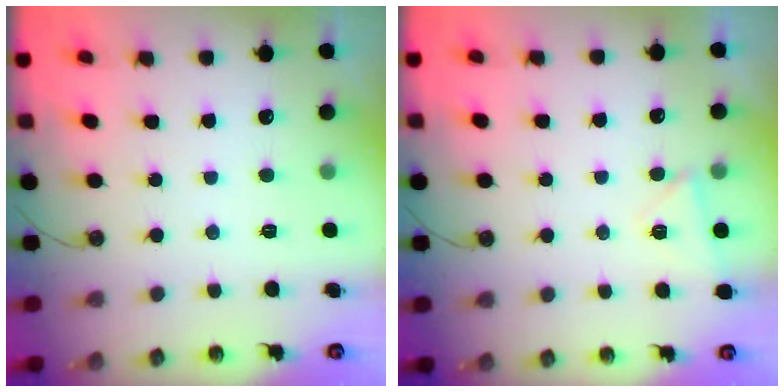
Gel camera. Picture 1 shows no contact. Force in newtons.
{"total": 4.4, "press": 3.9, "slide": 2.0}